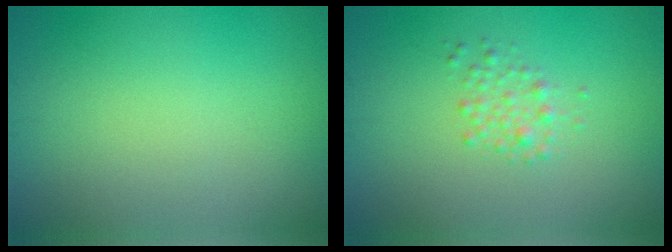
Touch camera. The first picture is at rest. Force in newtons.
{"total": 1.6, "press": 1.6, "slide": 0.0}